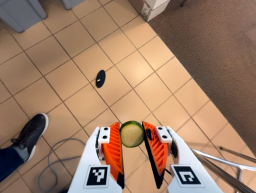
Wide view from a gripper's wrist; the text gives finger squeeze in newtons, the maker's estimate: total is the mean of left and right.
{"total": 6.7, "left": 6.2, "right": 7.2}